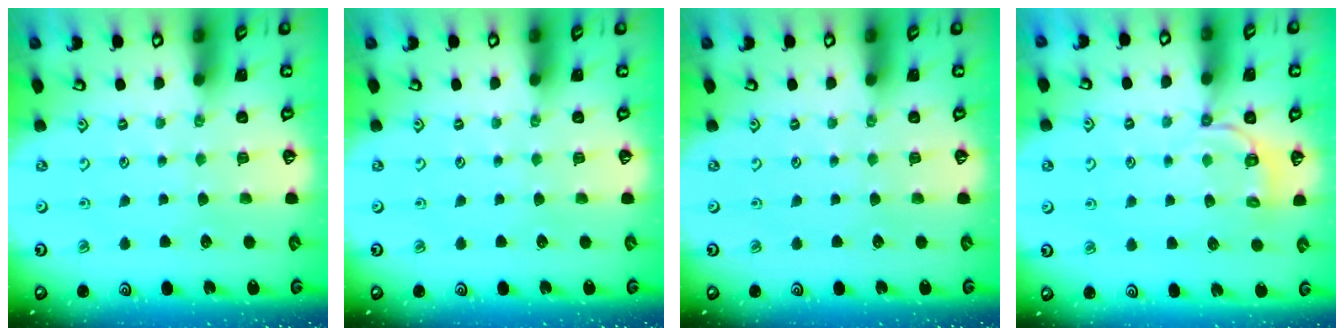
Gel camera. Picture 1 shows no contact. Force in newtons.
{"total": 0.0}
{"total": 0.0}
{"total": 3.9, "press": 3.5, "slide": 1.7}